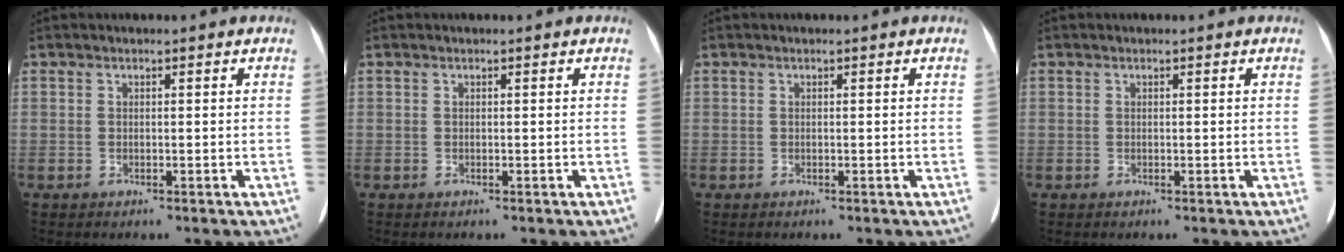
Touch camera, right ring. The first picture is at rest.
{"total": 0.0}
{"total": 0.0}
{"total": 0.0}